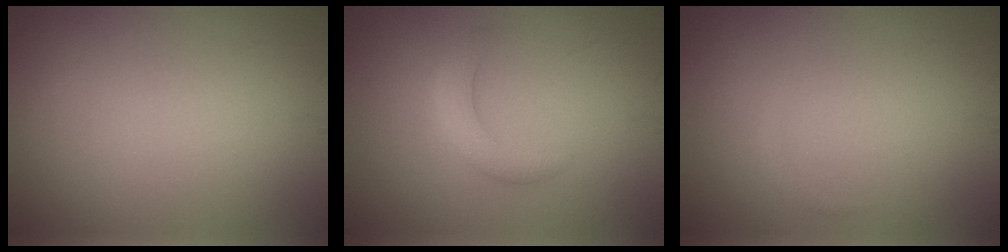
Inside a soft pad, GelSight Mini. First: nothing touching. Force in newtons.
{"total": 2.5, "press": 2.5, "slide": 0.1}
{"total": 0.5, "press": 0.5, "slide": 0.0}